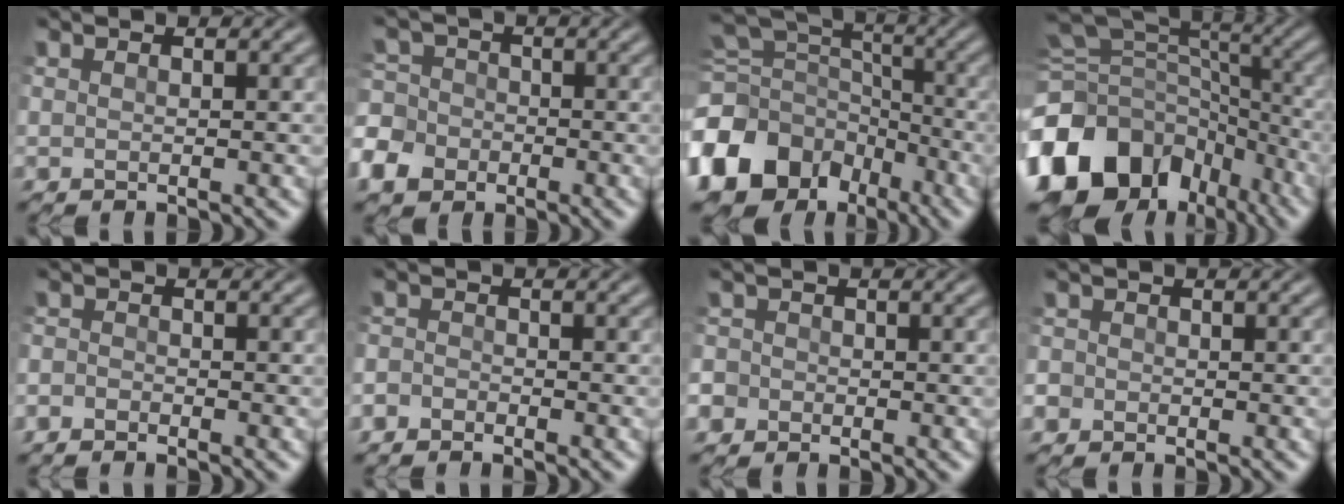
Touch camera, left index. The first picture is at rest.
{"total": 7.5, "force": [-4.5, 5.6, 2.1], "torque": [-0.053, -0.024, -0.097]}
{"total": 14.3, "force": [-7.6, 10.6, 5.7], "torque": [-0.157, -0.020, -0.128]}
{"total": 17.4, "force": [-9.3, 12.8, 7.2], "torque": [-0.177, -0.009, -0.134]}
{"total": 1.1, "force": [-1.0, 0.5, 0.0], "torque": [0.004, -0.002, -0.025]}
{"total": 1.5, "force": [-1.3, 0.8, 0.0], "torque": [0.013, -0.001, -0.033]}
{"total": 4.0, "force": [-2.0, 3.4, 0.6], "torque": [-0.003, -0.004, -0.058]}
{"total": 2.2, "force": [-1.1, 1.8, 0.2], "torque": [0.002, -0.005, -0.022]}